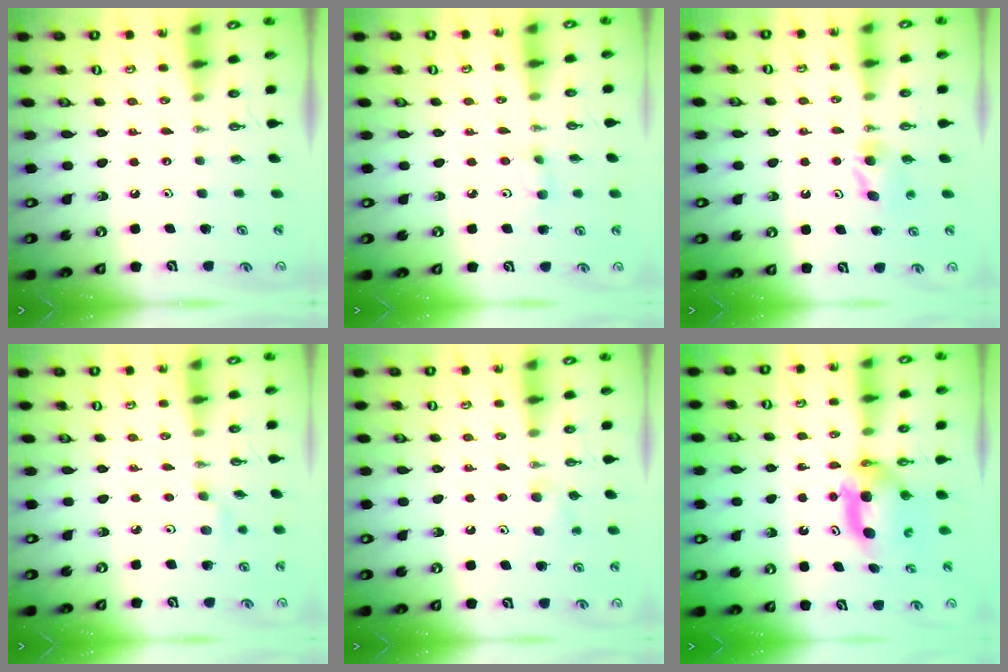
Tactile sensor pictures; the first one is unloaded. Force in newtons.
{"total": 5.0, "press": 4.9, "slide": 0.8}
{"total": 4.1, "press": 4.0, "slide": 1.1}
{"total": 2.8, "press": 2.7, "slide": 0.8}
{"total": 8.1, "press": 3.9, "slide": 7.0}
{"total": 7.1, "press": 5.0, "slide": 5.1}